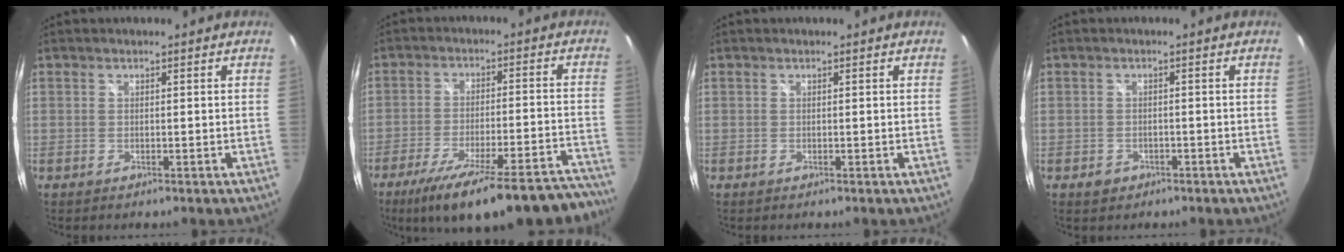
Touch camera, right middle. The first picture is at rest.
{"total": 24.7, "force": [-21.1, 4.0, 12.2], "torque": [-0.188, -0.037, -0.294]}
{"total": 0.0}
{"total": 2.0, "force": [-1.0, 1.6, 0.6], "torque": [-0.012, 0.000, -0.014]}